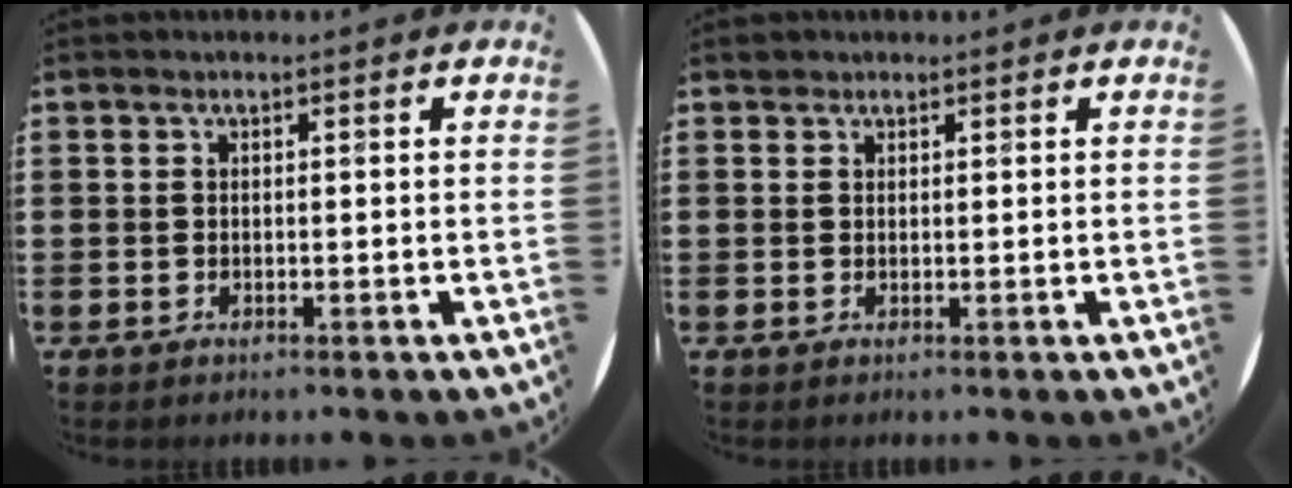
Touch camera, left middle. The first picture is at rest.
{"total": 0.7, "force": [0.6, 0.3, 0.0], "torque": [0.007, -0.001, 0.010]}